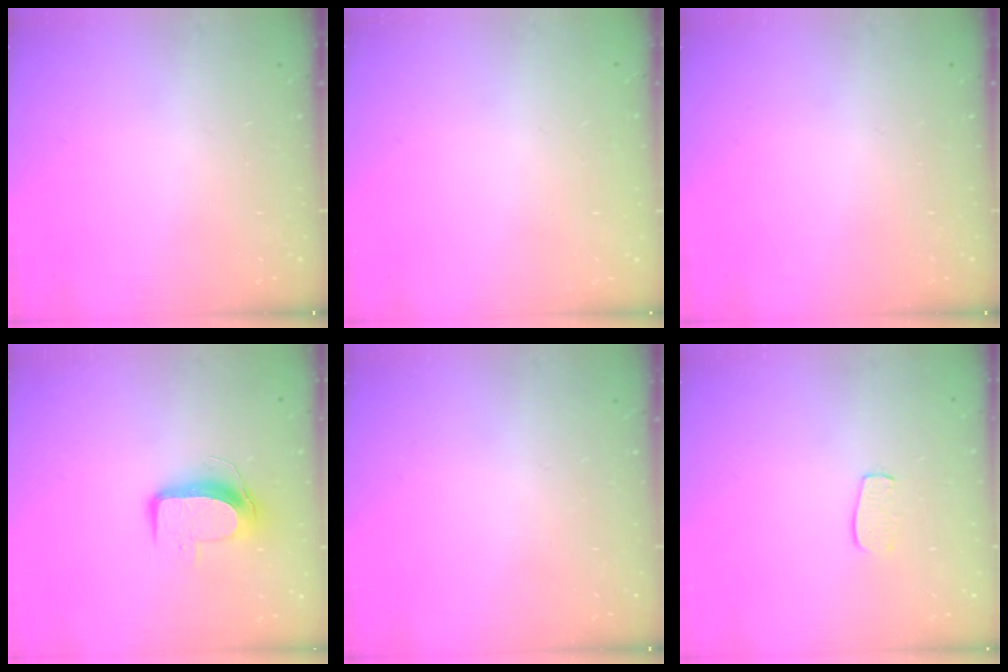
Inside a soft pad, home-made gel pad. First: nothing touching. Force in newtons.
{"total": 0.0}
{"total": 0.0}
{"total": 10.6, "press": 10.6, "slide": 0.8}
{"total": 0.0}
{"total": 6.9, "press": 6.8, "slide": 0.4}